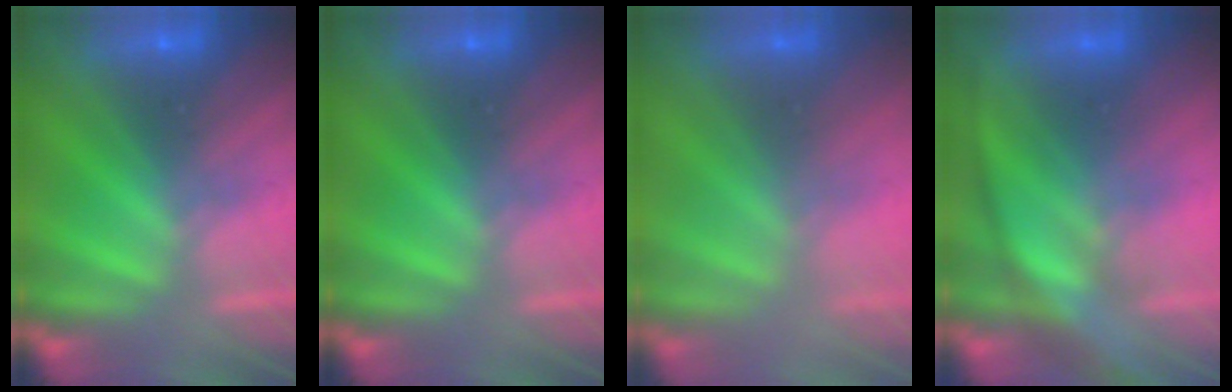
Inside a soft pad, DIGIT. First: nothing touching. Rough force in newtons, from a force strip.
{"total": 0.0}
{"total": 2.8}
{"total": 3.1}